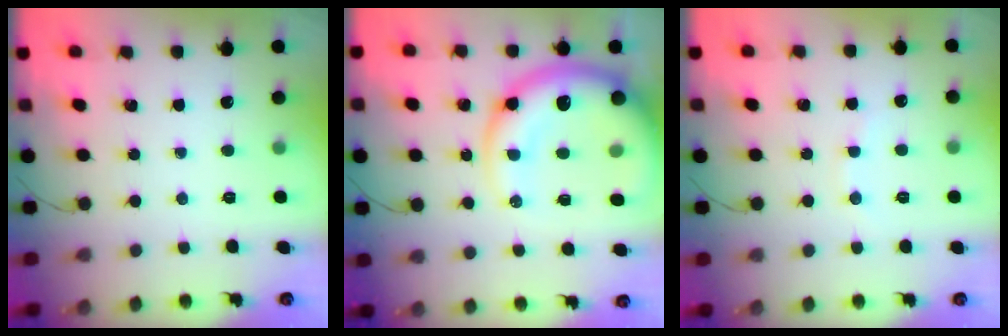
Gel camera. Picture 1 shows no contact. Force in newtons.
{"total": 19.8, "press": 19.1, "slide": 5.0}
{"total": 5.0, "press": 4.8, "slide": 1.2}